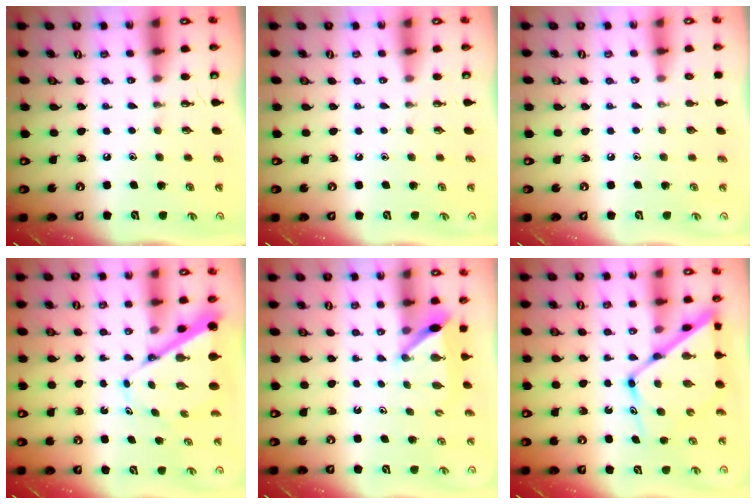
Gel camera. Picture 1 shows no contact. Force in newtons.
{"total": 0.0}
{"total": 0.0}
{"total": 8.2, "press": 8.1, "slide": 0.8}
{"total": 6.2, "press": 6.2, "slide": 0.7}
{"total": 16.5, "press": 16.4, "slide": 1.4}